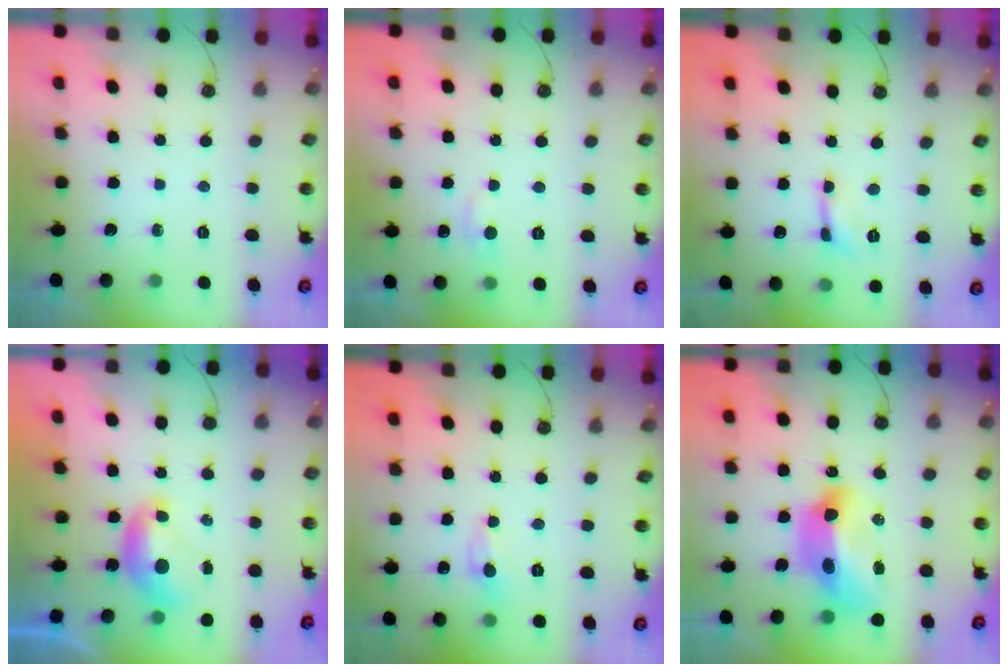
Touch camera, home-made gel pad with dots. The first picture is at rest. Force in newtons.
{"total": 1.8, "press": 1.7, "slide": 0.6}
{"total": 0.8, "press": 0.8, "slide": 0.2}
{"total": 0.0}
{"total": 0.0}
{"total": 11.9, "press": 11.8, "slide": 1.4}